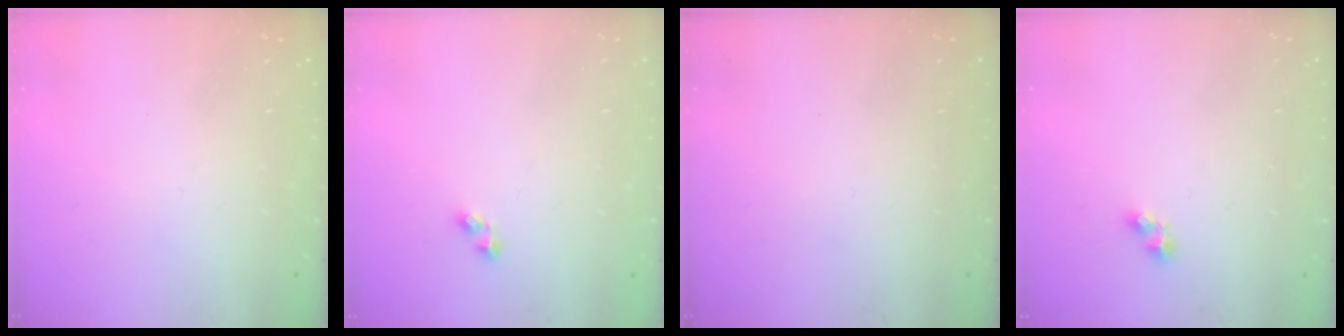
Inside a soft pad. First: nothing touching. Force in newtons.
{"total": 2.7, "press": 2.7, "slide": 0.4}
{"total": 0.0}
{"total": 3.5, "press": 3.5, "slide": 0.4}